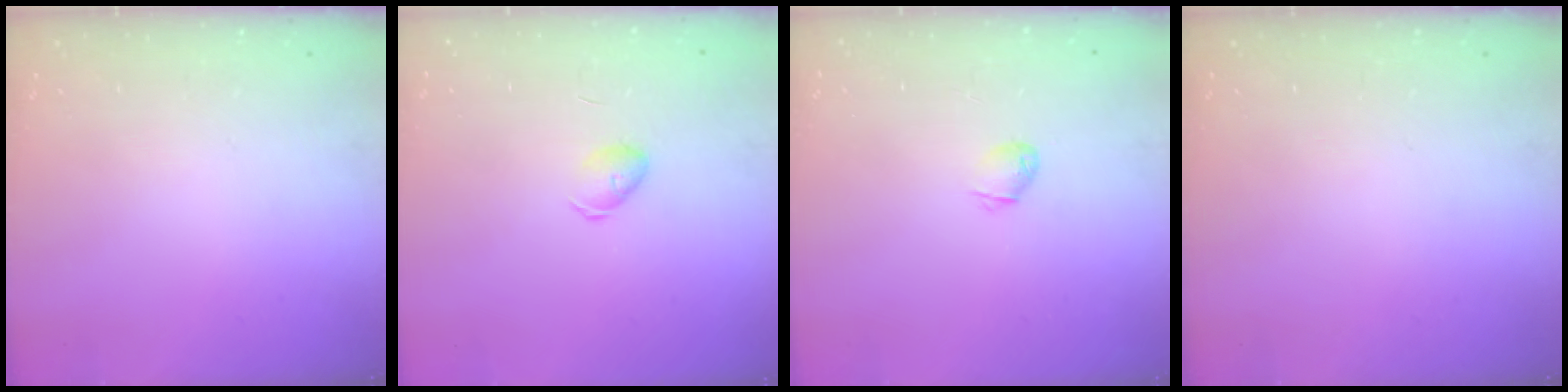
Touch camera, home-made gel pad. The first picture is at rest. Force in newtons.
{"total": 4.5, "press": 4.5, "slide": 0.5}
{"total": 2.3, "press": 2.3, "slide": 0.5}
{"total": 0.0}